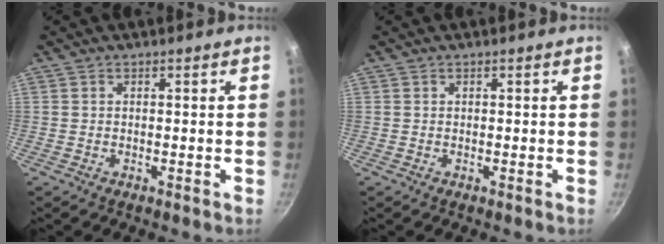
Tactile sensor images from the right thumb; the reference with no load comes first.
{"total": 0.0}